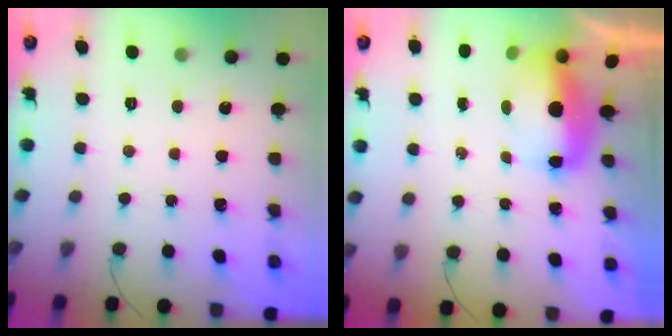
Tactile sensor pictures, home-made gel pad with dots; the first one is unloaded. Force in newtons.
{"total": 6.4, "press": 6.3, "slide": 1.0}